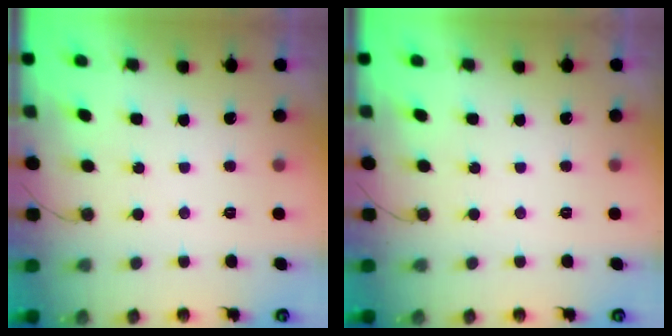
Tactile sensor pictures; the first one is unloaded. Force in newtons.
{"total": 0.0}